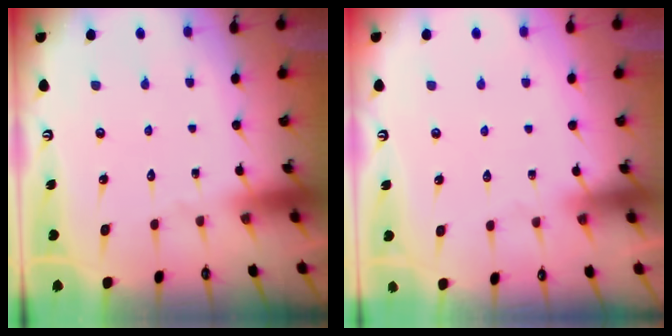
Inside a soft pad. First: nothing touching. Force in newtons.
{"total": 3.2, "press": 3.1, "slide": 0.4}